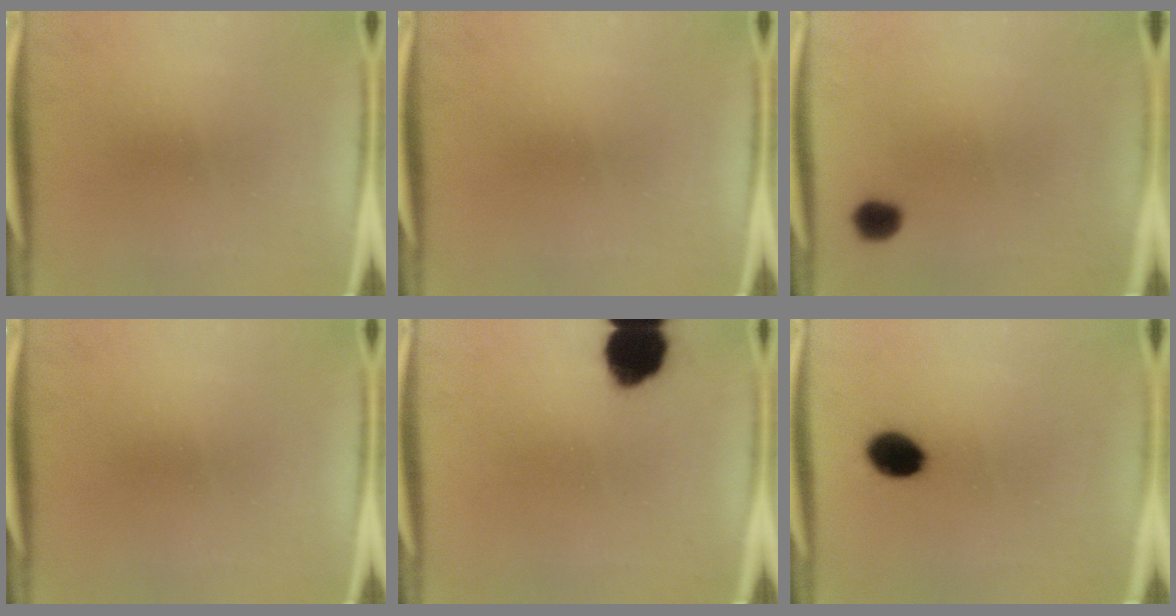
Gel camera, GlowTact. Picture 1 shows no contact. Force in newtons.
{"total": 0.0}
{"total": 4.8}
{"total": 0.0}
{"total": 11.4}
{"total": 6.7}